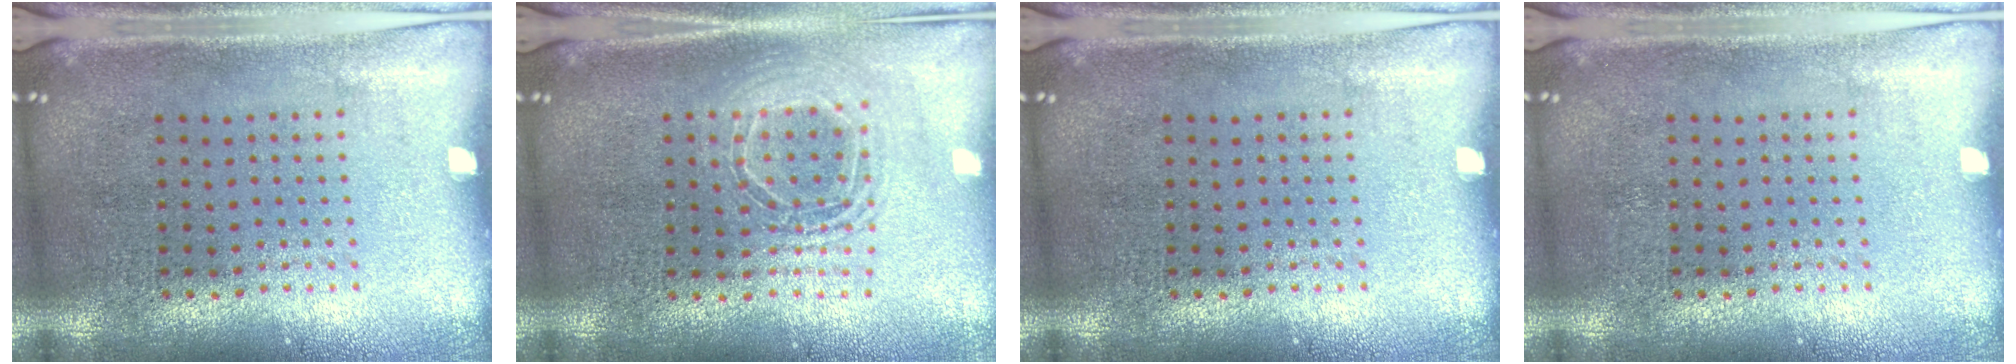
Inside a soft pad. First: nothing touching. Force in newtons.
{"total": 1.7, "press": 1.4, "slide": 0.9}
{"total": 0.0}
{"total": 0.0}